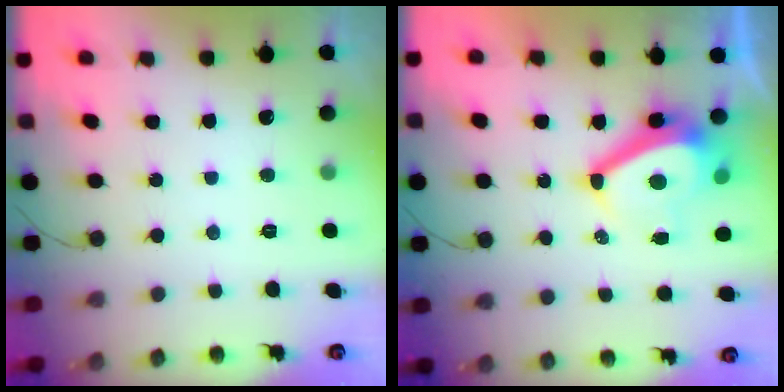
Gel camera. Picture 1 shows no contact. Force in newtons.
{"total": 10.1, "press": 9.6, "slide": 3.2}